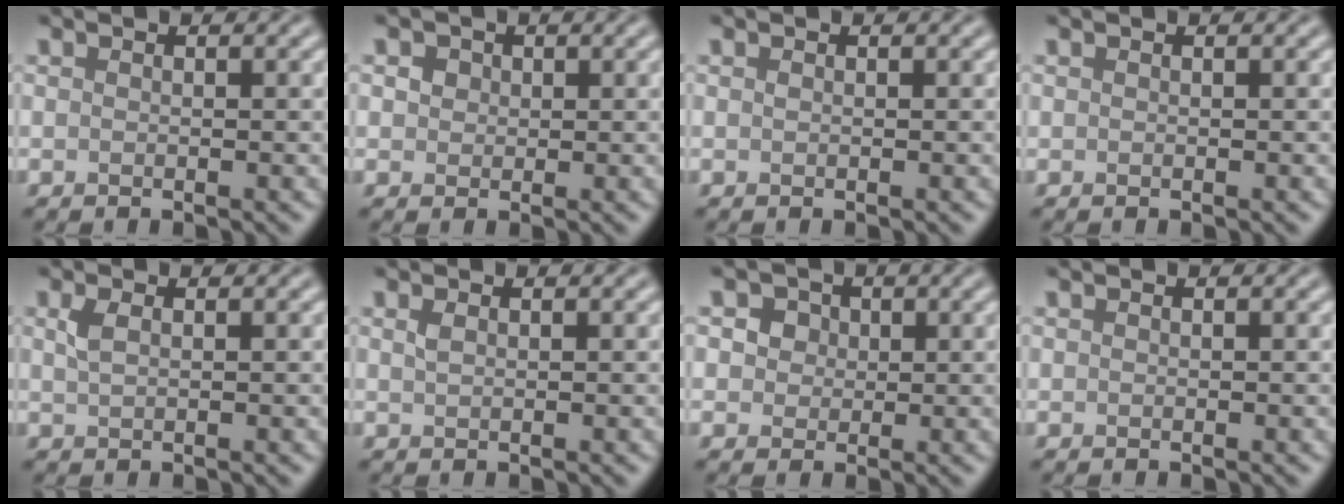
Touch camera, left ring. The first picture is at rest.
{"total": 1.9, "force": [0.8, 1.5, 0.7], "torque": [-0.017, 0.006, 0.013]}
{"total": 0.0}
{"total": 0.0}
{"total": 1.3, "force": [0.6, 0.6, 1.0], "torque": [-0.026, 0.002, 0.014]}
{"total": 0.7, "force": [0.4, 0.3, 0.5], "torque": [-0.013, 0.002, 0.009]}
{"total": 3.8, "force": [1.6, 3.0, 1.7], "torque": [-0.026, 0.013, 0.015]}
{"total": 0.0}